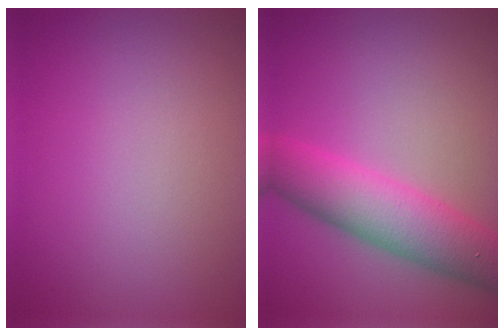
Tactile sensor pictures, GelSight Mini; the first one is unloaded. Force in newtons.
{"total": 6.5, "press": 6.5, "slide": 0.2}